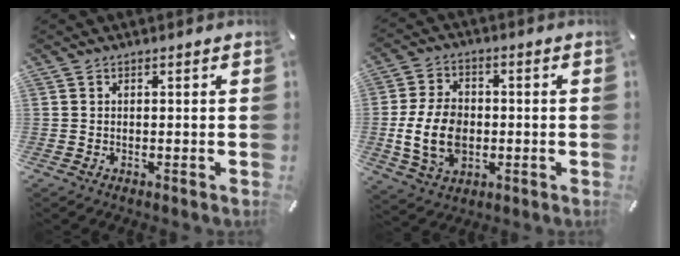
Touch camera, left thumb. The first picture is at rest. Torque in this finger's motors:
{"motor_torque": [0.14, 1.33, 0.81, 0.71, 0.22]}